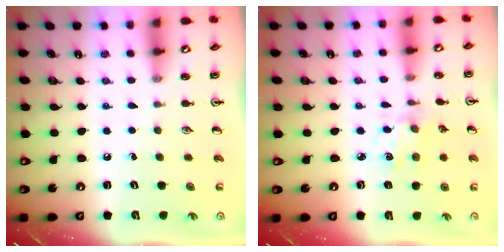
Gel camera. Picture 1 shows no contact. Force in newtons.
{"total": 1.9, "press": 1.8, "slide": 0.5}